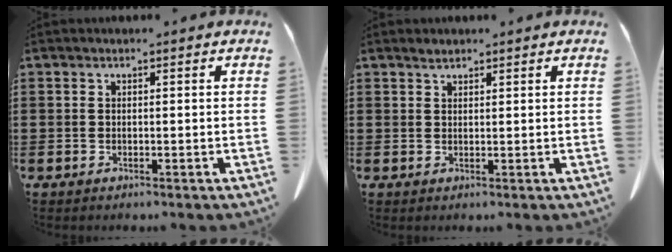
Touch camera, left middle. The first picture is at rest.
{"total": 1.3, "force": [1.2, 0.3, 0.4], "torque": [-0.003, -0.004, 0.022]}